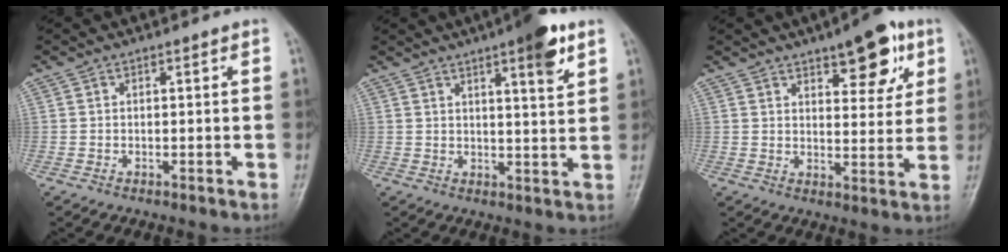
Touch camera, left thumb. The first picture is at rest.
{"total": 8.3, "force": [4.7, 1.6, 6.7], "torque": [-0.085, -0.022, 0.063]}
{"total": 10.8, "force": [5.9, 4.4, 8.0], "torque": [-0.078, -0.026, 0.080]}